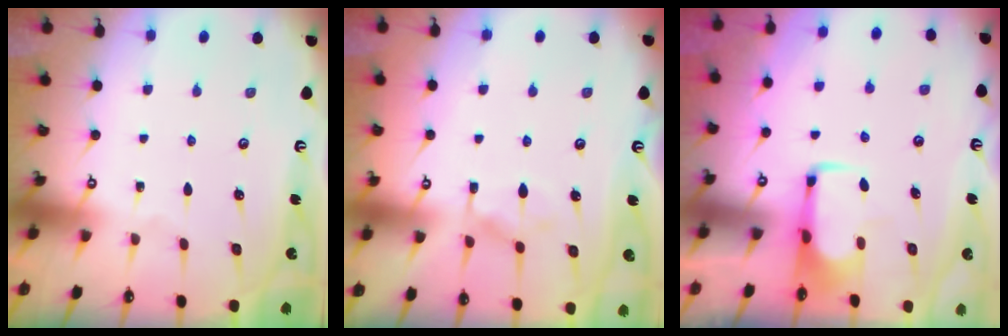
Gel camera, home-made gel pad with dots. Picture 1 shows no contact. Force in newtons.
{"total": 7.6, "press": 7.6, "slide": 0.6}
{"total": 2.1, "press": 2.0, "slide": 0.4}